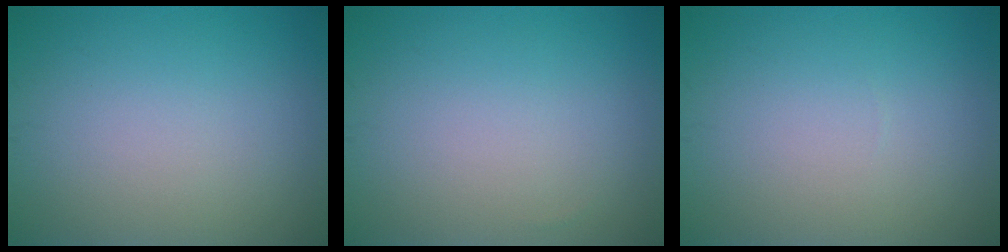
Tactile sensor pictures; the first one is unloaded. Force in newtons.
{"total": 0.0}
{"total": 0.0}